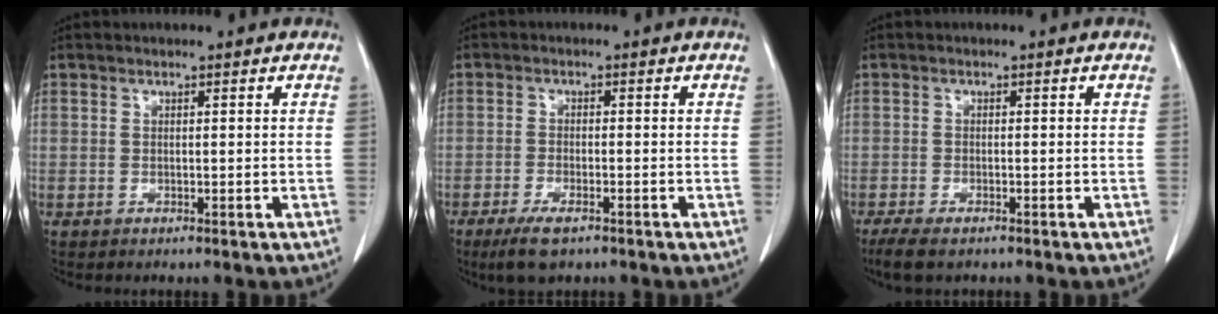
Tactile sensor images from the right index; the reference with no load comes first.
{"total": 5.0, "force": [-3.3, 1.3, 3.4], "torque": [-0.071, -0.009, -0.054]}
{"total": 4.4, "force": [-3.2, 1.3, 2.7], "torque": [-0.051, -0.011, -0.049]}